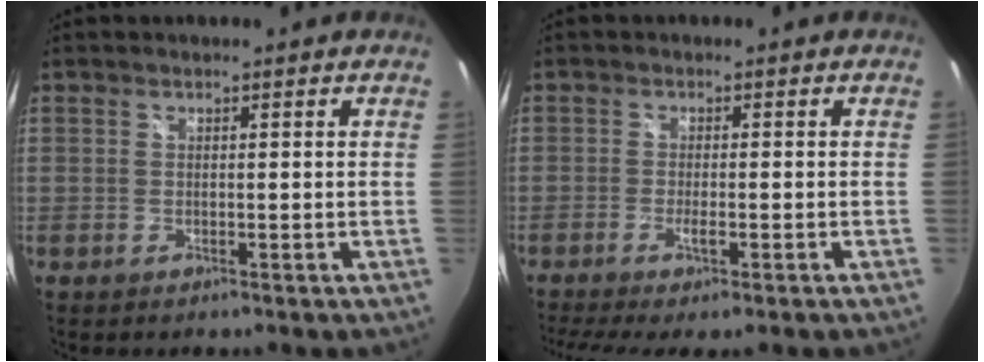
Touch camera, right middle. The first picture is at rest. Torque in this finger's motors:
{"motor_torque": [1.14, -1.00, 0.29, 0.06]}